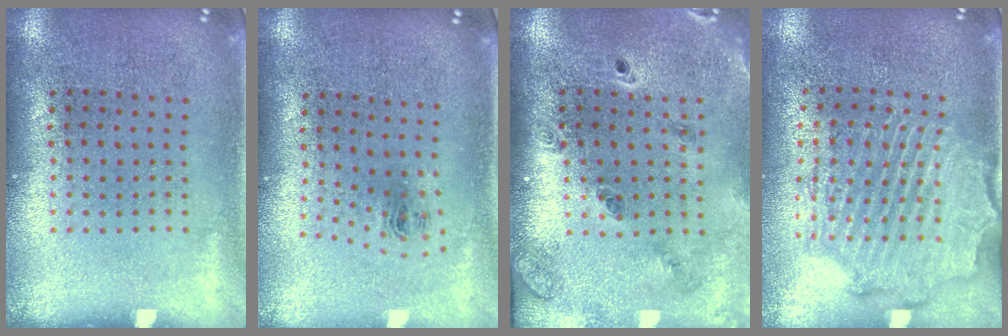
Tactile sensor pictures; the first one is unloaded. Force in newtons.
{"total": 0.9, "press": 0.4, "slide": 0.9}
{"total": 1.6, "press": 1.5, "slide": 0.4}
{"total": 2.1, "press": 2.1, "slide": 0.5}